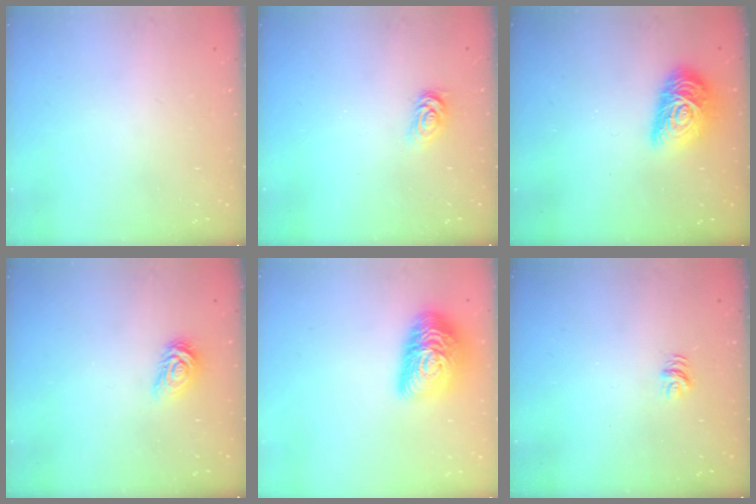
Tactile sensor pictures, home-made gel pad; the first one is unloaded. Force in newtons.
{"total": 2.6, "press": 2.6, "slide": 0.4}
{"total": 14.9, "press": 14.9, "slide": 0.7}
{"total": 3.7, "press": 3.7, "slide": 0.4}
{"total": 17.6, "press": 17.6, "slide": 0.9}
{"total": 4.7, "press": 4.7, "slide": 0.3}